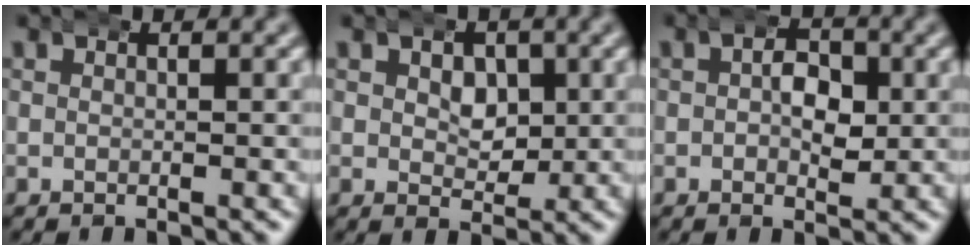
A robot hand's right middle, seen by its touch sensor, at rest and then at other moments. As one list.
[{"total": 2.7, "force": [0.9, 2.1, 1.4], "torque": [-0.022, -0.018, 0.022]}, {"total": 2.8, "force": [0.3, 1.9, 2.1], "torque": [-0.029, -0.006, 0.001]}]